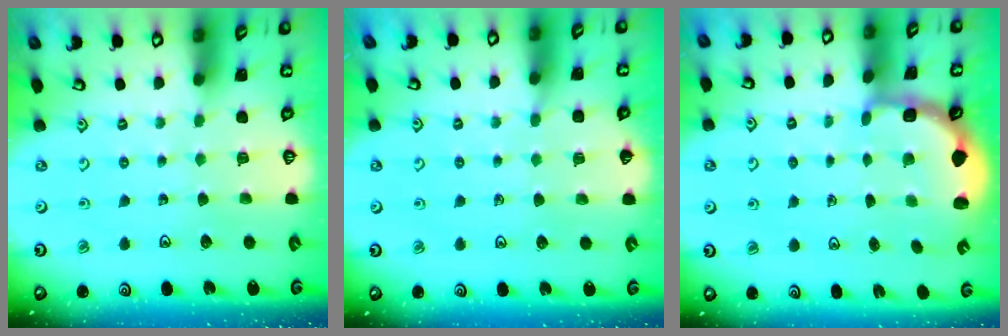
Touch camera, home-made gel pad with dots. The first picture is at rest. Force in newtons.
{"total": 4.0, "press": 4.0, "slide": 0.6}
{"total": 2.5, "press": 2.2, "slide": 1.2}